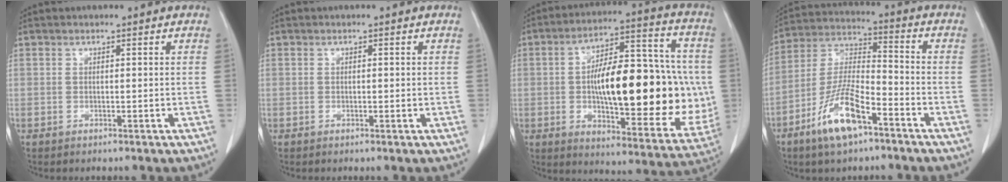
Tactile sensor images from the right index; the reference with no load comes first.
{"total": 0.5, "force": [0.0, 0.1, 0.5], "torque": [-0.006, 0.001, 0.000]}
{"total": 25.5, "force": [-0.7, 8.7, 24.0], "torque": [-0.331, 0.025, 0.000]}
{"total": 12.1, "force": [-6.9, 3.2, 9.5], "torque": [-0.198, -0.004, -0.130]}